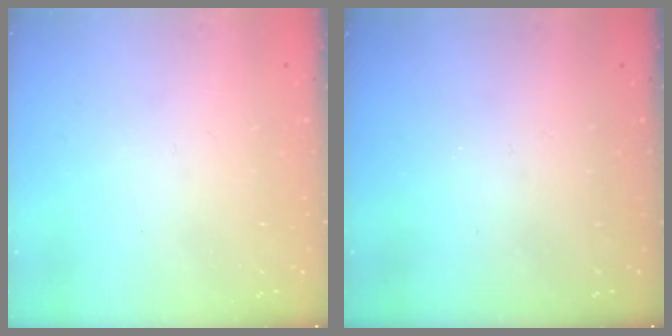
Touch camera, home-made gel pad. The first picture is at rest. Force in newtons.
{"total": 0.0}